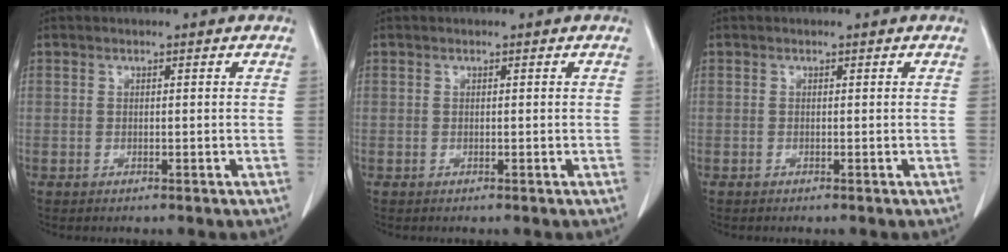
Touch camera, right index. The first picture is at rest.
{"total": 0.0}
{"total": 0.0}